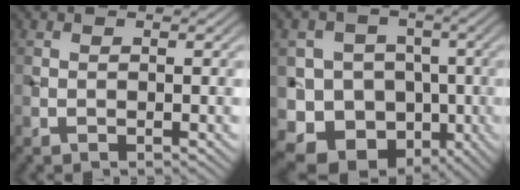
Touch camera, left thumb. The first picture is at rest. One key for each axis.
{"total": 11.9, "fx": -4.1, "fy": 10.3, "fz": 4.4, "tx": -0.088, "ty": -0.017, "tz": -0.096}